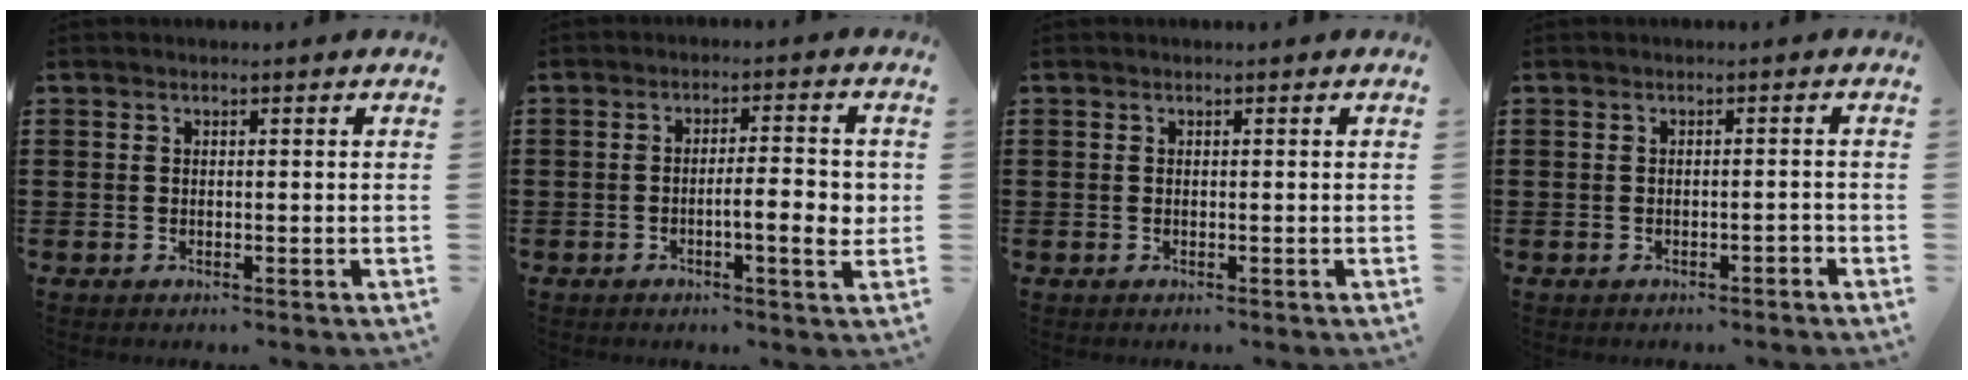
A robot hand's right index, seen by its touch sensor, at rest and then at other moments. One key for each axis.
{"total": 6.3, "fx": -1.0, "fy": 1.3, "fz": 6.1, "tx": -0.086, "ty": -0.002, "tz": -0.022}
{"total": 0.0}
{"total": 1.0, "fx": -0.8, "fy": 0.2, "fz": 0.5, "tx": -0.013, "ty": -0.002, "tz": -0.015}